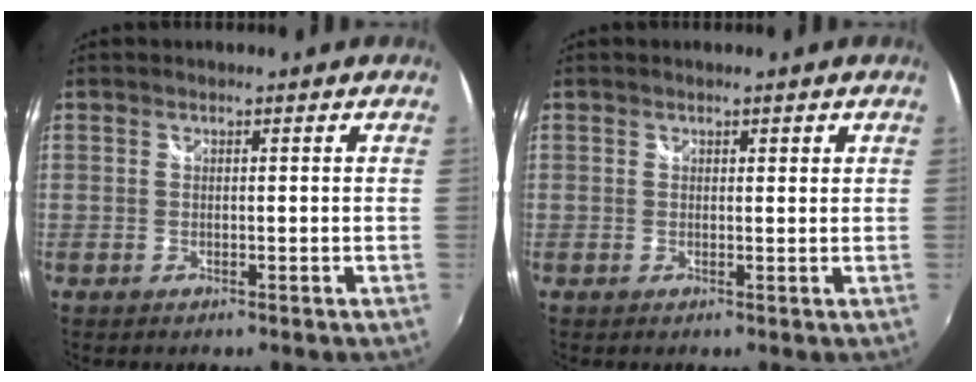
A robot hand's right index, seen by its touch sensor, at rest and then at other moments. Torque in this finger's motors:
{"motor_torque": [-0.12, 0.22, 0.10, 0.00]}